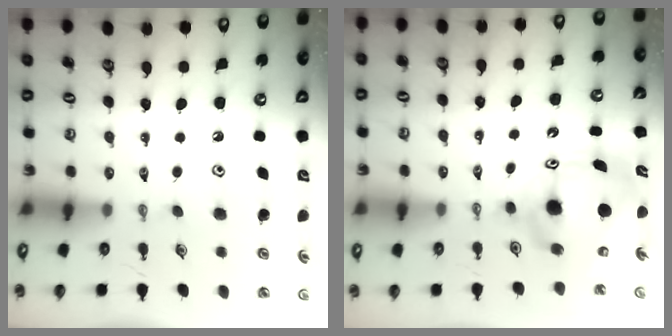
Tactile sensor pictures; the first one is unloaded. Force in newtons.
{"total": 11.7, "press": 11.7, "slide": 0.8}